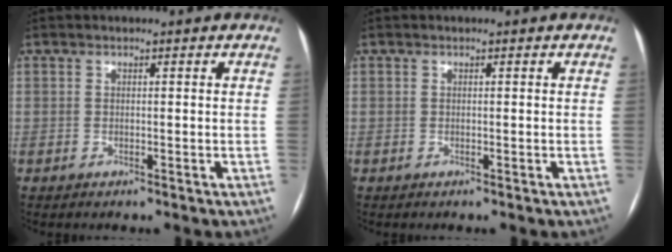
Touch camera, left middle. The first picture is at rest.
{"total": 0.0}